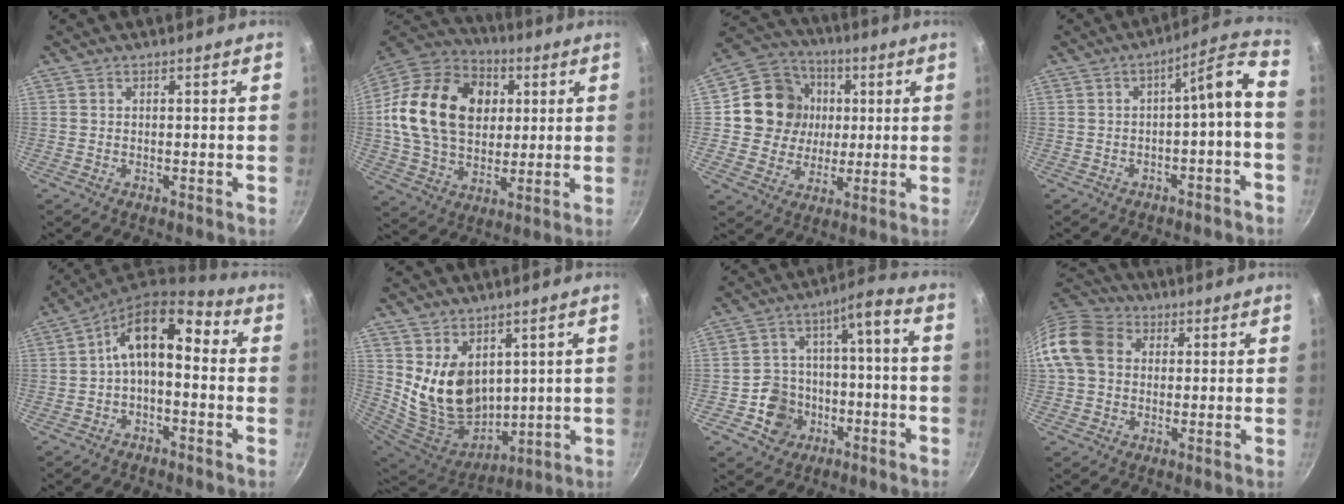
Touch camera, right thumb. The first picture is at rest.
{"total": 24.0, "force": [4.4, 17.7, 15.7], "torque": [-0.252, 0.013, 0.072]}
{"total": 14.6, "force": [2.0, 13.4, 5.3], "torque": [-0.068, 0.014, 0.025]}
{"total": 8.3, "force": [-2.4, 2.4, 7.5], "torque": [-0.114, 0.059, -0.026]}
{"total": 10.8, "force": [0.1, 6.1, 9.0], "torque": [-0.144, 0.046, -0.016]}
{"total": 14.7, "force": [5.3, 10.5, 8.8], "torque": [-0.134, -0.058, 0.125]}
{"total": 11.7, "force": [-4.5, 9.2, 5.7], "torque": [-0.079, 0.063, -0.058]}
{"total": 11.8, "force": [1.9, 9.6, 6.6], "torque": [-0.107, 0.023, 0.017]}